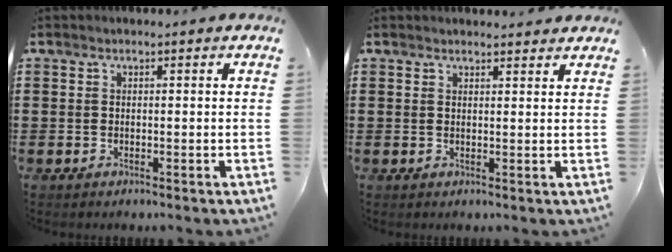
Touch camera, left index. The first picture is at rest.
{"total": 1.6, "force": [1.6, 0.1, 0.2], "torque": [-0.007, 0.002, 0.031]}